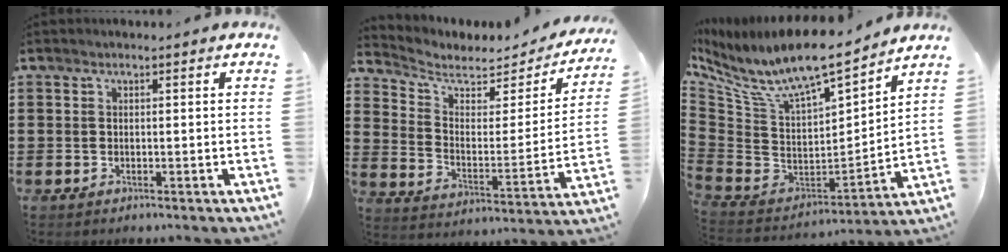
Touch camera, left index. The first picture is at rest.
{"total": 5.0, "force": [3.8, 2.5, 2.0], "torque": [-0.063, -0.019, 0.064]}
{"total": 9.7, "force": [7.9, 1.9, 5.2], "torque": [-0.137, -0.067, 0.135]}